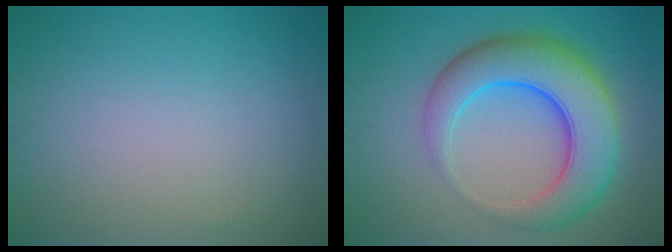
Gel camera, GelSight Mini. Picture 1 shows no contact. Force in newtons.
{"total": 8.7, "press": 8.7, "slide": 0.1}